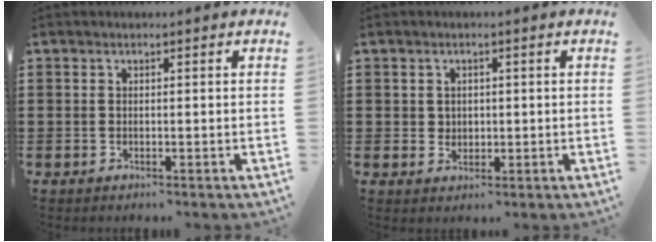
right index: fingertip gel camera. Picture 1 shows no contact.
{"total": 1.9, "force": [0.5, 1.7, 0.4], "torque": [-0.014, 0.009, 0.008]}